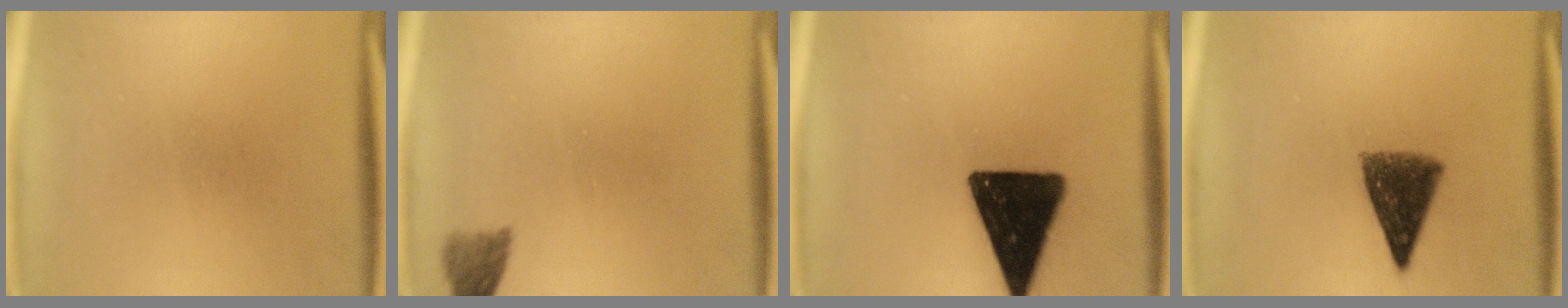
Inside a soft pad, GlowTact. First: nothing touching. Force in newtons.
{"total": 2.5}
{"total": 18.7}
{"total": 8.4}